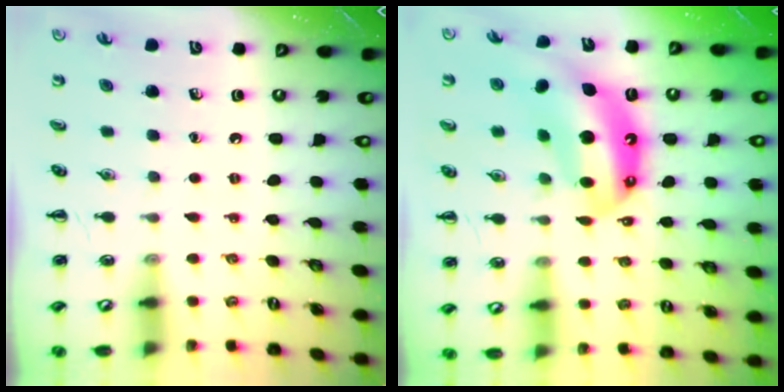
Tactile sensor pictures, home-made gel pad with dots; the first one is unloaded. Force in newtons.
{"total": 14.4, "press": 13.8, "slide": 4.0}